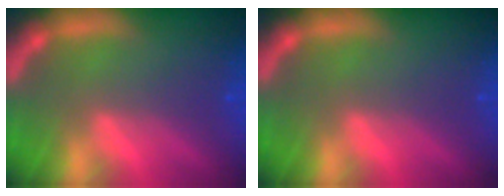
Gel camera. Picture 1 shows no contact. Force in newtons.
{"total": 0.0}